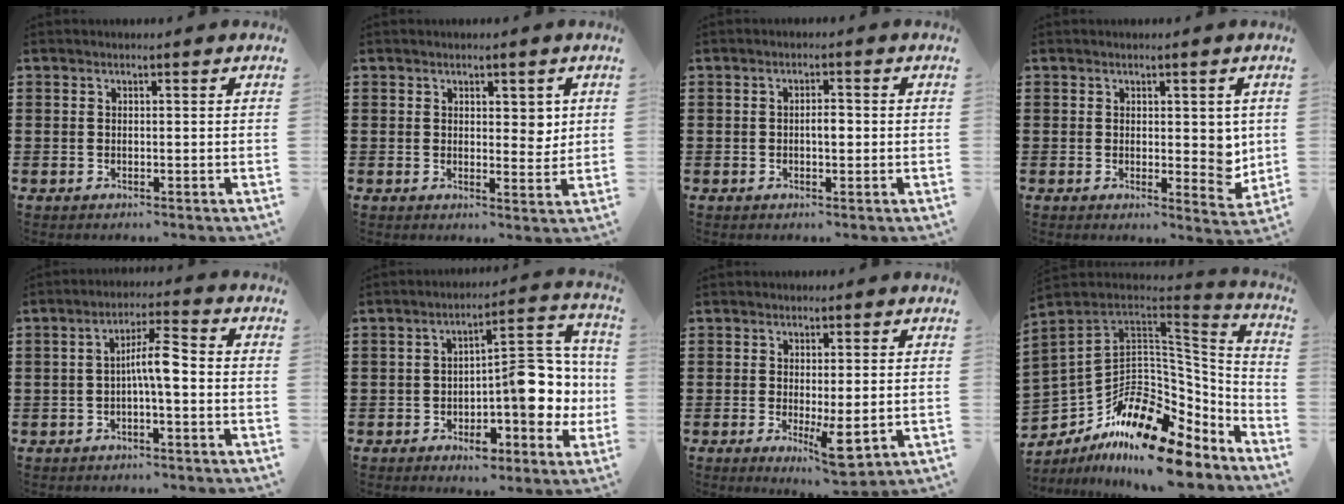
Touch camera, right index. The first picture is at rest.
{"total": 2.9, "force": [1.6, 1.7, 1.8], "torque": [-0.013, 0.000, 0.023]}
{"total": 2.1, "force": [-0.2, 0.8, 1.9], "torque": [-0.035, 0.004, -0.005]}
{"total": 5.0, "force": [1.3, 3.2, 3.6], "torque": [-0.034, -0.004, 0.017]}
{"total": 5.7, "force": [-0.6, 1.1, 5.5], "torque": [-0.102, 0.011, -0.016]}
{"total": 12.0, "force": [-1.6, 6.0, 10.3], "torque": [-0.126, -0.005, -0.026]}
{"total": 5.5, "force": [-1.1, 1.5, 5.1], "torque": [-0.095, -0.010, -0.015]}
{"total": 15.0, "force": [-8.1, 7.7, 10.0], "torque": [-0.201, 0.014, -0.143]}